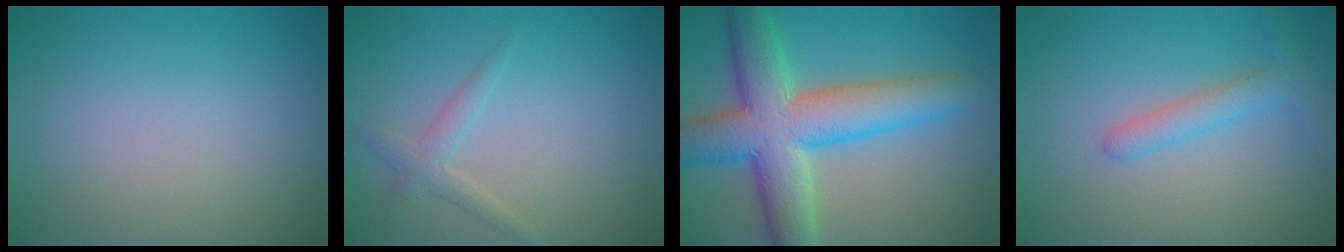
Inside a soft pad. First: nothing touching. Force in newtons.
{"total": 1.7, "press": 1.7, "slide": 0.0}
{"total": 10.1, "press": 10.1, "slide": 0.3}
{"total": 2.4, "press": 2.4, "slide": 0.1}